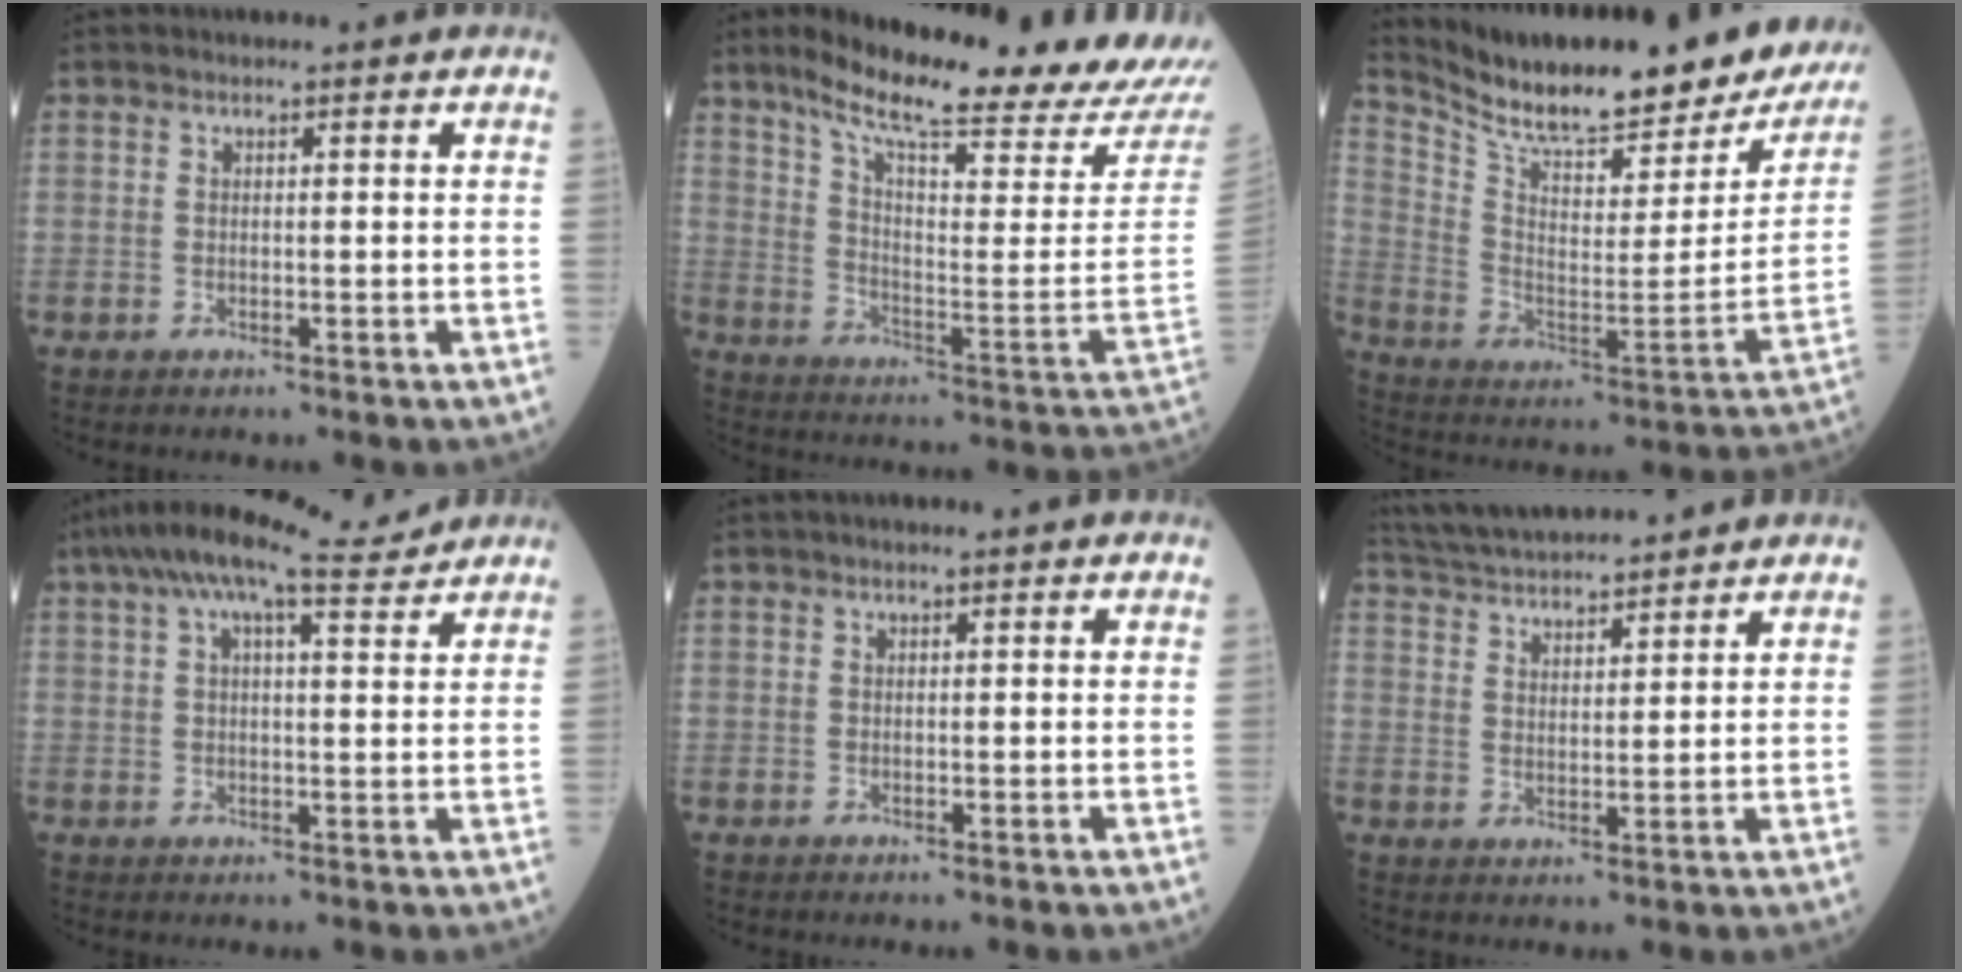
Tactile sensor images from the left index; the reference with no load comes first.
{"total": 23.6, "force": [21.2, -0.1, 10.4], "torque": [-0.171, -0.082, 0.286]}
{"total": 28.1, "force": [24.1, 5.3, 13.4], "torque": [-0.228, -0.062, 0.337]}
{"total": 10.7, "force": [8.8, 1.4, 5.9], "torque": [-0.114, 0.039, 0.128]}
{"total": 1.2, "force": [0.9, 0.1, 0.8], "torque": [-0.014, 0.020, 0.014]}
{"total": 12.8, "force": [12.0, 1.1, 4.3], "torque": [-0.090, 0.032, 0.201]}